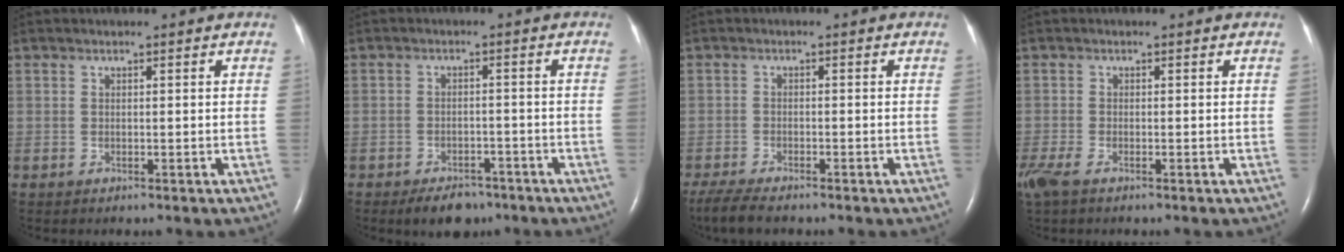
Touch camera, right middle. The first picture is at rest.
{"total": 5.2, "force": [-3.9, 2.6, 2.3], "torque": [-0.036, 0.000, -0.055]}
{"total": 5.6, "force": [-4.6, 1.1, 3.0], "torque": [-0.058, -0.016, -0.077]}
{"total": 4.2, "force": [-2.6, 1.6, 2.8], "torque": [-0.078, -0.013, -0.052]}